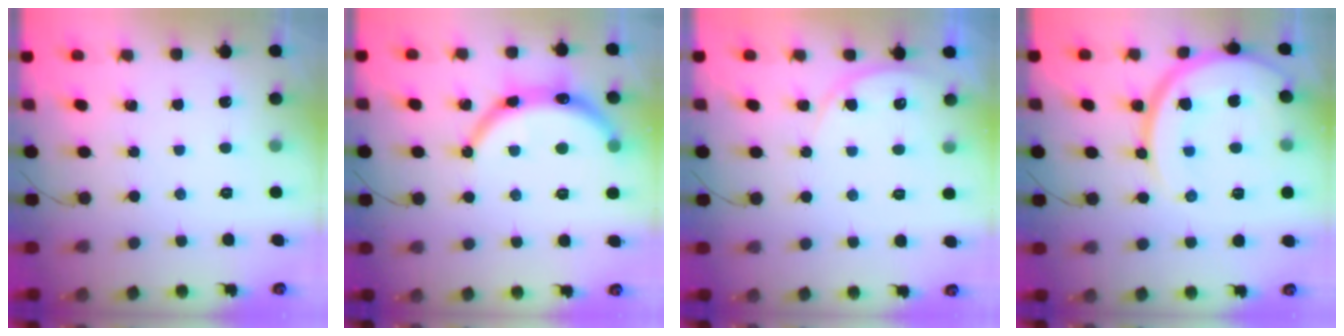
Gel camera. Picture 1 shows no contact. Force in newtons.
{"total": 13.4, "press": 13.1, "slide": 2.5}
{"total": 5.9, "press": 5.9, "slide": 0.4}
{"total": 15.5, "press": 15.4, "slide": 1.2}